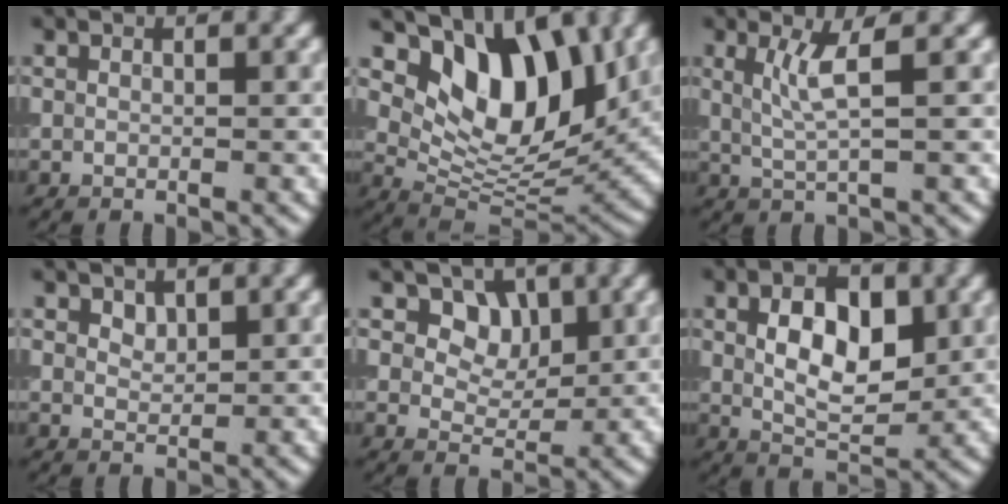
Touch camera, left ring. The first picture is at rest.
{"total": 9.6, "force": [4.5, 5.2, 6.6], "torque": [-0.100, -0.011, 0.078]}
{"total": 3.0, "force": [0.9, 0.5, 2.8], "torque": [-0.056, -0.003, 0.021]}
{"total": 1.0, "force": [0.8, 0.5, 0.4], "torque": [-0.009, -0.002, 0.019]}
{"total": 4.3, "force": [2.1, 3.0, 2.2], "torque": [-0.037, -0.017, 0.041]}
{"total": 6.1, "force": [1.1, 3.4, 5.0], "torque": [-0.083, 0.002, 0.020]}